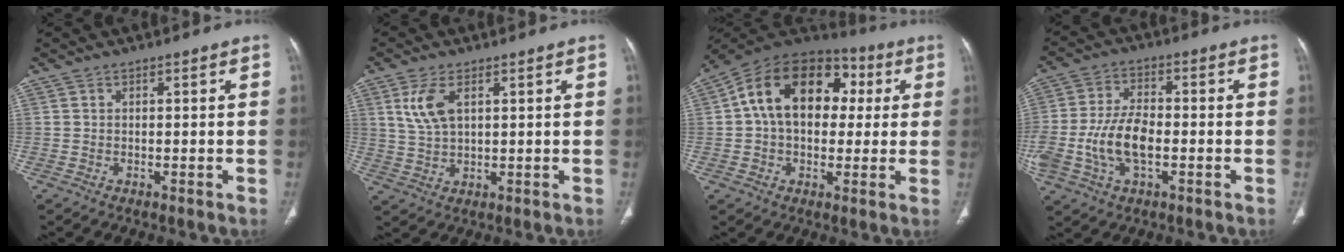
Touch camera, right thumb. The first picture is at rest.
{"total": 6.3, "force": [2.5, 3.0, 4.9], "torque": [-0.110, -0.004, 0.056]}
{"total": 19.4, "force": [3.3, 13.4, 13.7], "torque": [-0.197, 0.039, 0.042]}
{"total": 10.8, "force": [-2.4, 5.7, 8.8], "torque": [-0.185, 0.016, -0.045]}